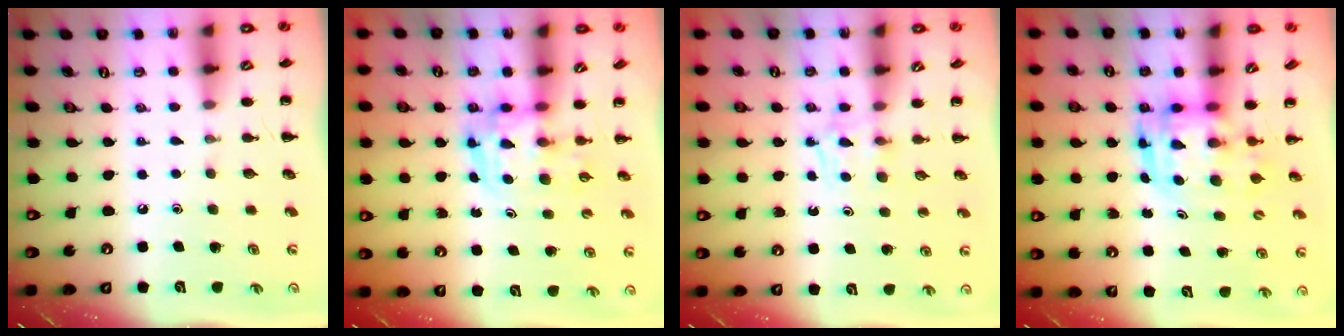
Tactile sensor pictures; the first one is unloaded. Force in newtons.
{"total": 3.5, "press": 3.5, "slide": 0.6}
{"total": 3.2, "press": 2.8, "slide": 1.5}
{"total": 3.5, "press": 3.4, "slide": 0.7}